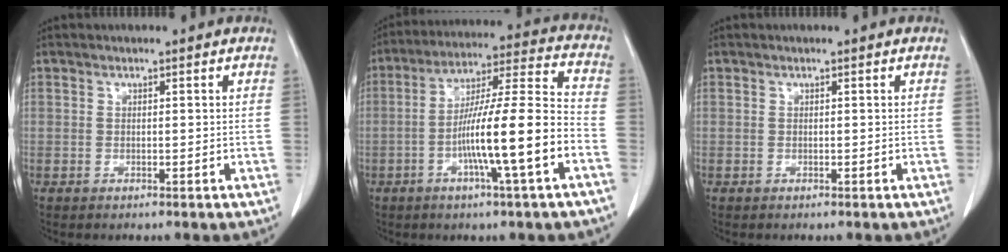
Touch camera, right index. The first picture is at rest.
{"total": 15.7, "force": [-4.9, -0.1, 14.9], "torque": [-0.255, 0.009, -0.086]}
{"total": 0.0}